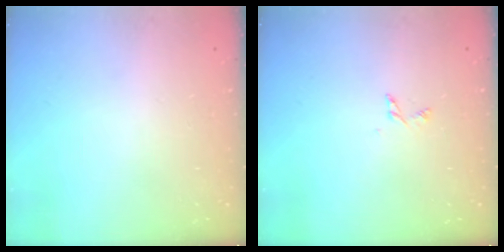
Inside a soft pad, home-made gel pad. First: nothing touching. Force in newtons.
{"total": 2.8, "press": 2.8, "slide": 0.3}